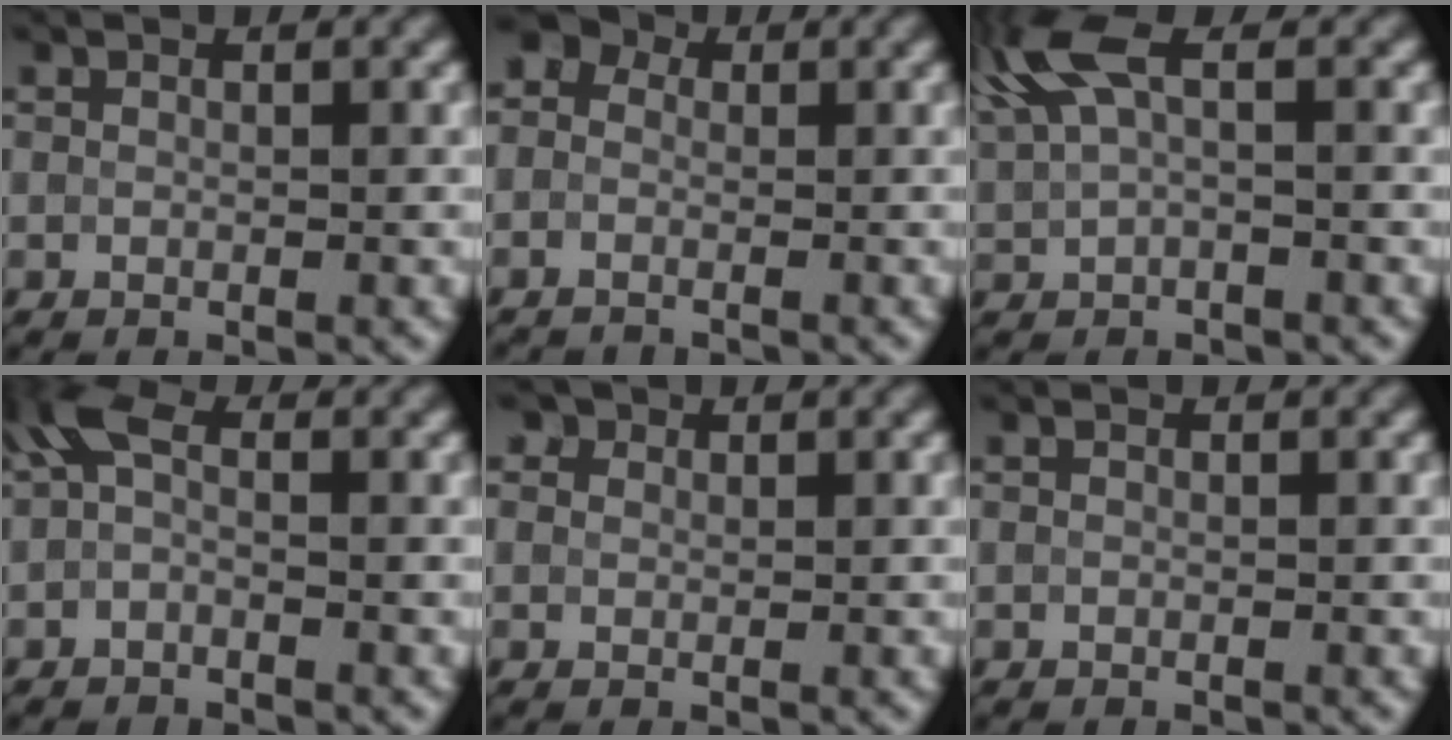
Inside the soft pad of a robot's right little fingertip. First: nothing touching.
{"total": 3.3, "force": [-1.1, 2.9, 1.1], "torque": [-0.004, 0.012, -0.041]}
{"total": 4.4, "force": [1.8, 1.3, 3.8], "torque": [-0.090, 0.009, 0.032]}
{"total": 2.2, "force": [-0.4, 1.1, 1.9], "torque": [-0.046, 0.008, -0.019]}
{"total": 2.4, "force": [1.5, 1.6, 1.0], "torque": [-0.010, 0.020, -0.006]}
{"total": 0.0}